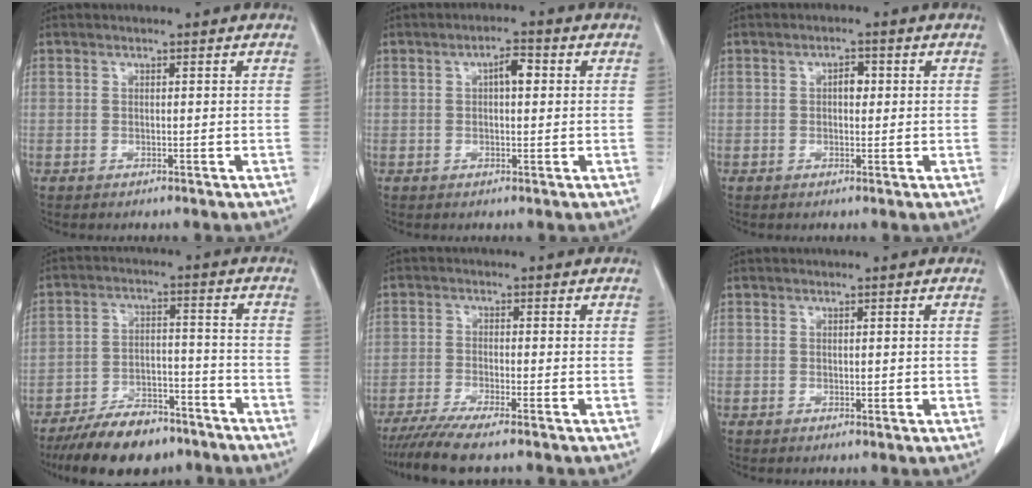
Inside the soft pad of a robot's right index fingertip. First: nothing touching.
{"total": 3.2, "force": [0.7, 1.1, 2.9], "torque": [-0.048, 0.009, 0.009]}
{"total": 2.1, "force": [0.3, 1.2, 1.7], "torque": [-0.024, 0.007, 0.002]}
{"total": 12.3, "force": [-9.8, 4.8, 5.6], "torque": [-0.088, 0.008, -0.161]}
{"total": 6.4, "force": [-5.3, -0.6, 3.5], "torque": [-0.053, -0.017, -0.090]}
{"total": 0.7, "force": [0.1, 0.5, 0.5], "torque": [-0.002, 0.001, 0.004]}